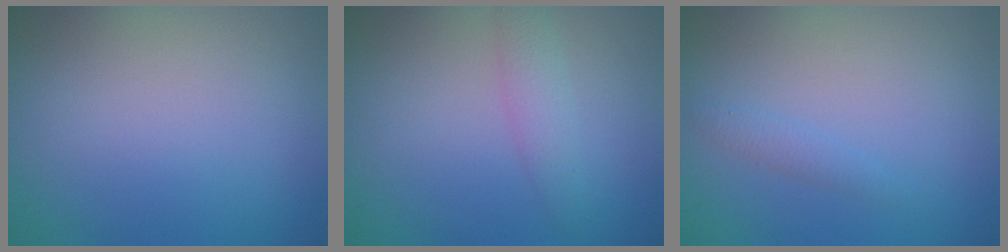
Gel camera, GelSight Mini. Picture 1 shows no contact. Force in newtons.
{"total": 2.2, "press": 2.2, "slide": 0.0}
{"total": 1.0, "press": 1.0, "slide": 0.0}